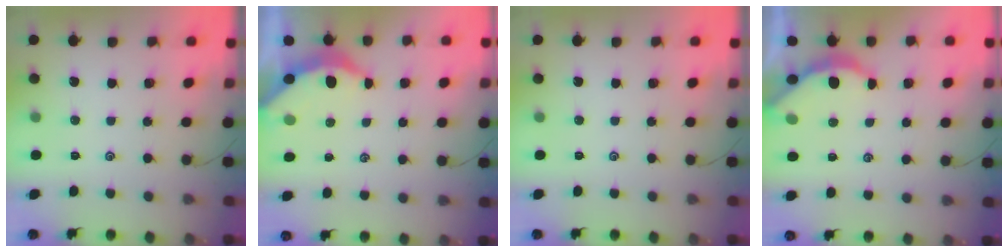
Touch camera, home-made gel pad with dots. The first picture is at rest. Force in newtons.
{"total": 3.5, "press": 3.5, "slide": 0.4}
{"total": 0.0}
{"total": 3.1, "press": 3.1, "slide": 0.2}